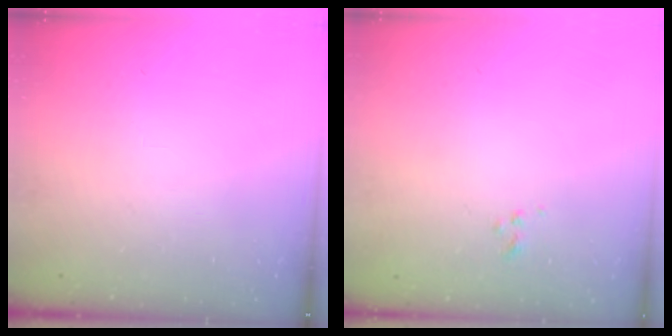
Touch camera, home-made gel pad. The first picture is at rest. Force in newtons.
{"total": 1.4, "press": 1.3, "slide": 0.6}